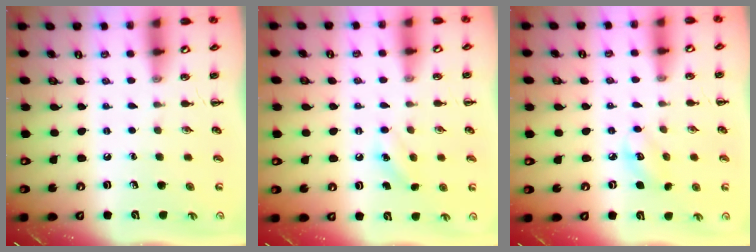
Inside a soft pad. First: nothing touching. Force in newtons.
{"total": 5.3, "press": 5.1, "slide": 1.2}
{"total": 4.0, "press": 3.9, "slide": 0.7}